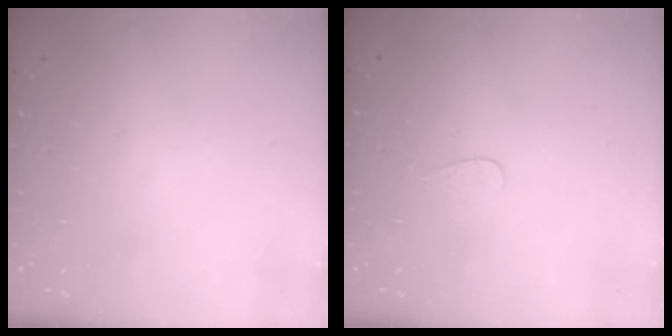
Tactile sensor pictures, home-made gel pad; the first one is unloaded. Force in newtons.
{"total": 3.5, "press": 3.5, "slide": 0.3}